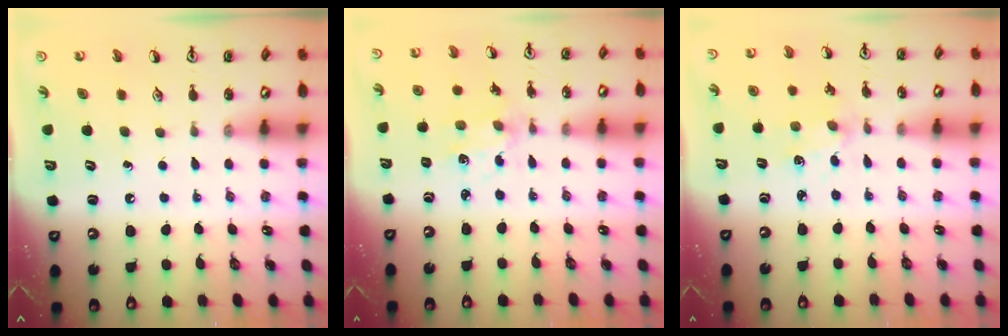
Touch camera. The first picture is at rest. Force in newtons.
{"total": 1.8, "press": 1.8, "slide": 0.3}
{"total": 2.0, "press": 2.0, "slide": 0.3}